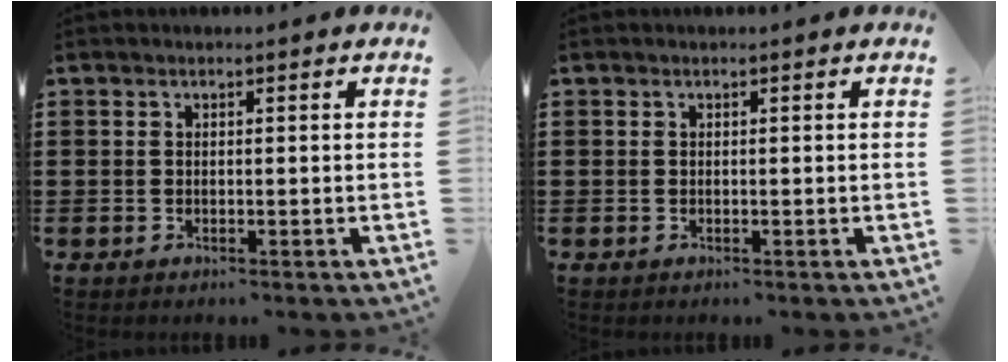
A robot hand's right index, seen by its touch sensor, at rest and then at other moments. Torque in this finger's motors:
{"motor_torque": [1.34, 0.80, 0.00, 0.00]}